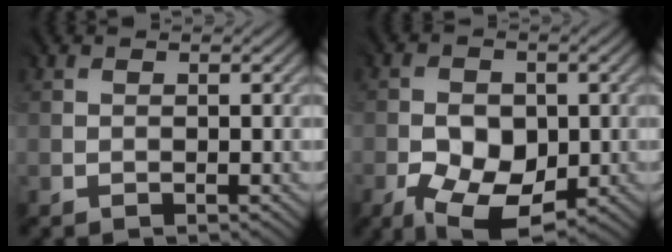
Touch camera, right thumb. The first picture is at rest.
{"total": 9.1, "force": [-3.4, 5.6, 6.4], "torque": [-0.130, -0.018, -0.062]}